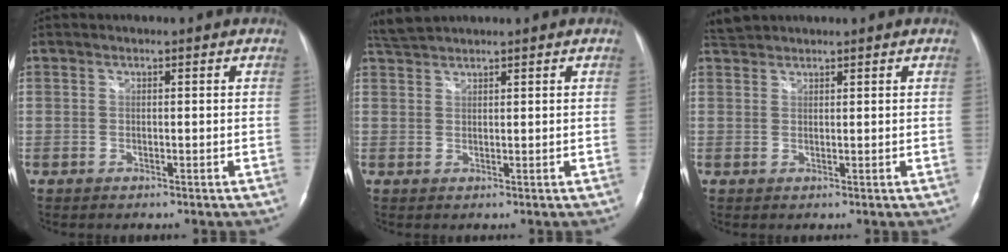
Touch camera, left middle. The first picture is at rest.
{"total": 2.8, "force": [2.8, -0.1, 0.3], "torque": [-0.019, 0.016, 0.063]}
{"total": 2.2, "force": [2.2, 0.4, -0.1], "torque": [-0.009, 0.014, 0.047]}